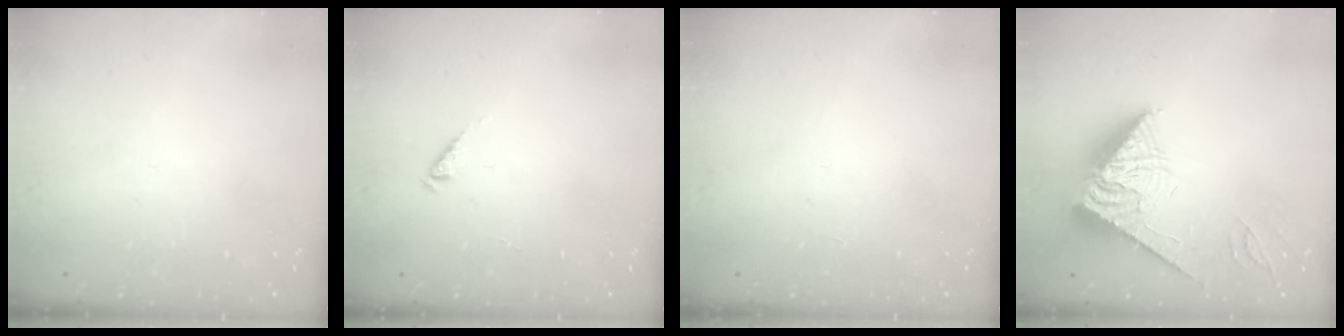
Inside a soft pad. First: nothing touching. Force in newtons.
{"total": 0.5, "press": 0.5, "slide": 0.2}
{"total": 0.0}
{"total": 9.8, "press": 9.7, "slide": 1.3}